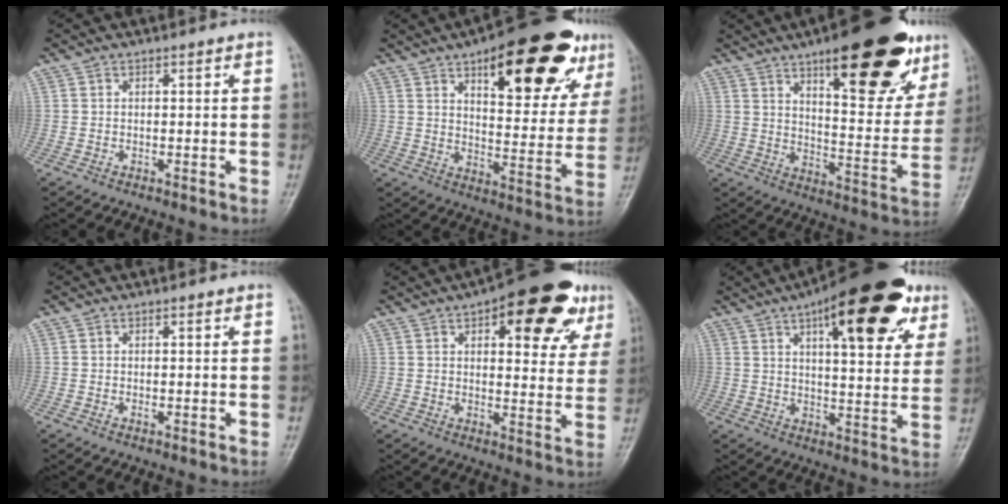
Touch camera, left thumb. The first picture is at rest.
{"total": 24.1, "force": [13.1, 9.2, 18.0], "torque": [-0.208, -0.033, 0.188]}
{"total": 26.0, "force": [14.8, 8.9, 19.5], "torque": [-0.226, -0.047, 0.213]}
{"total": 0.5, "force": [0.1, 0.3, 0.4], "torque": [-0.007, -0.001, 0.002]}
{"total": 18.6, "force": [9.1, 7.8, 14.2], "torque": [-0.147, -0.018, 0.117]}
{"total": 23.5, "force": [12.2, 8.4, 18.3], "torque": [-0.233, -0.017, 0.172]}